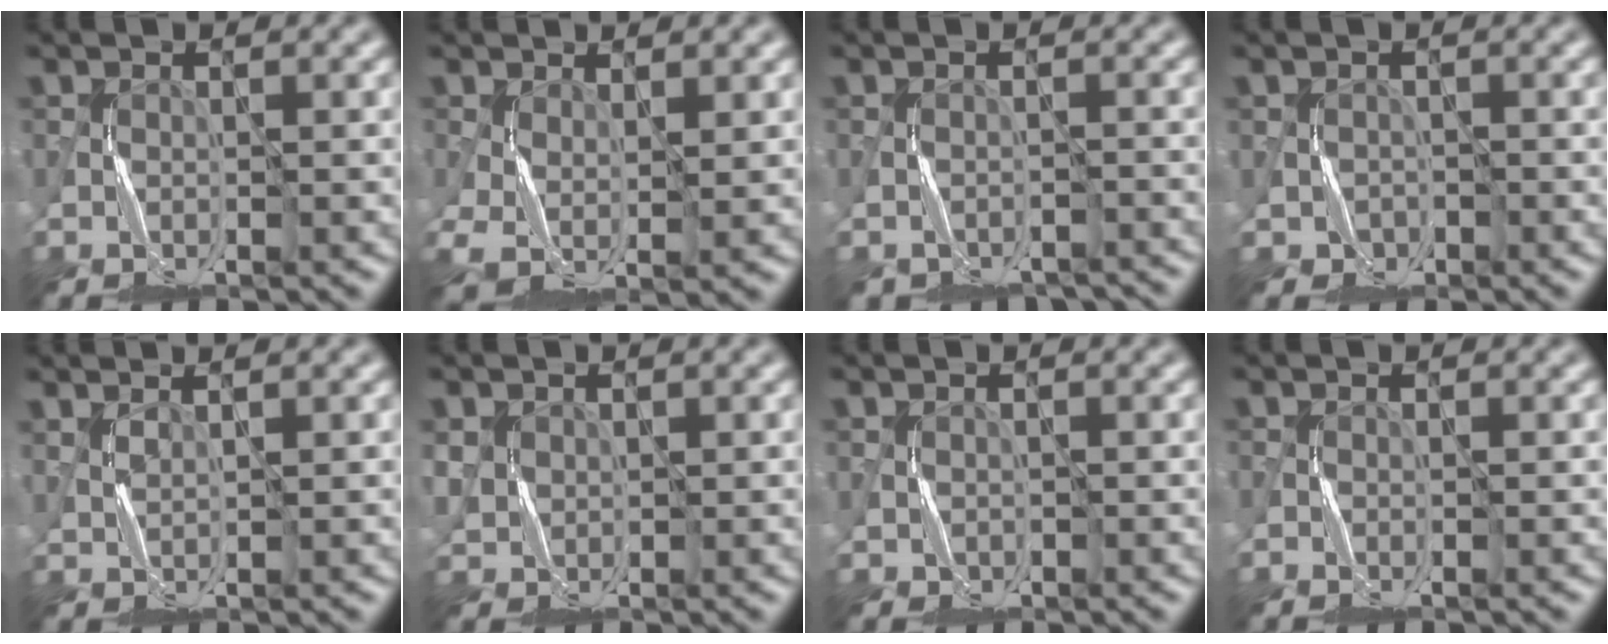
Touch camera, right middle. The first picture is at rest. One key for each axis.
{"total": 3.9, "fx": 0.0, "fy": 2.2, "fz": 3.2, "tx": -0.087, "ty": -0.001, "tz": 0.000}
{"total": 4.3, "fx": -3.6, "fy": 2.3, "fz": 0.6, "tx": -0.003, "ty": -0.001, "tz": -0.052}
{"total": 1.3, "fx": -0.3, "fy": 1.3, "fz": 0.0, "tx": 0.001, "ty": 0.001, "tz": -0.007}
{"total": 1.0, "fx": 1.0, "fy": 0.1, "fz": 0.3, "tx": -0.009, "ty": -0.002, "tz": 0.022}
{"total": 1.5, "fx": 0.7, "fy": 1.4, "fz": 0.0, "tx": -0.012, "ty": 0.002, "tz": 0.016}
{"total": 0.7, "fx": 0.0, "fy": 0.7, "fz": -0.2, "tx": 0.003, "ty": 0.002, "tz": 0.003}
{"total": 0.6, "fx": -0.5, "fy": 0.2, "fz": 0.3, "tx": -0.008, "ty": 0.002, "tz": -0.013}